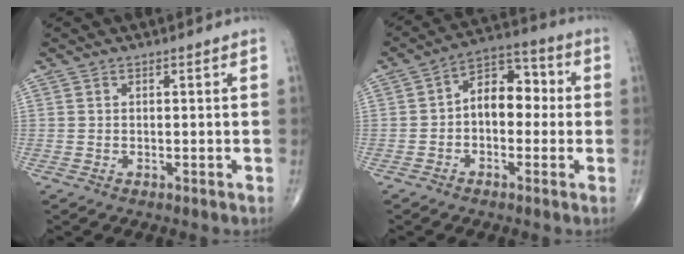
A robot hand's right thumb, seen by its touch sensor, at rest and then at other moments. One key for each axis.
{"total": 9.6, "fx": -0.2, "fy": 6.3, "fz": 7.2, "tx": -0.080, "ty": 0.037, "tz": -0.018}